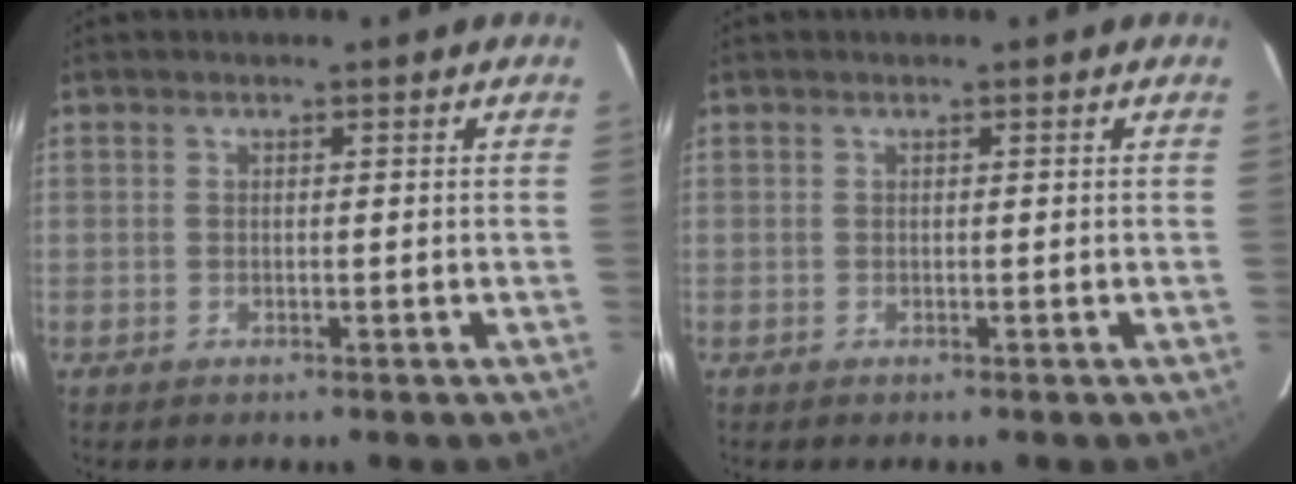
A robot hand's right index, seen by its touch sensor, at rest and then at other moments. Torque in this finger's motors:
{"motor_torque": [-0.22, 0.32, -0.03, 0.01]}